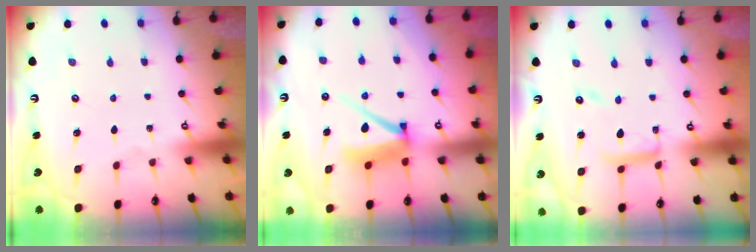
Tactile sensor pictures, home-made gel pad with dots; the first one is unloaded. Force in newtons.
{"total": 8.3, "press": 8.3, "slide": 0.9}
{"total": 11.0, "press": 11.0, "slide": 1.2}